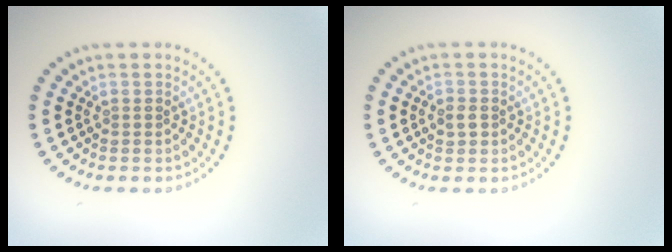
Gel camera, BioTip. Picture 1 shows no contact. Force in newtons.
{"total": 1.3, "press": 1.2, "slide": 0.2}